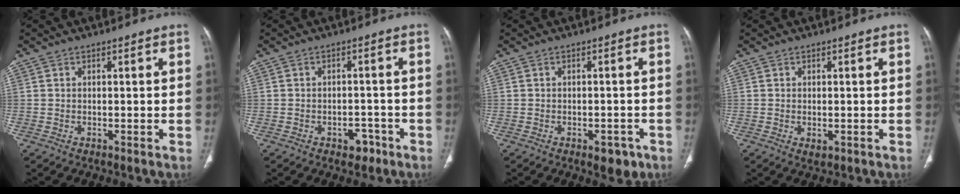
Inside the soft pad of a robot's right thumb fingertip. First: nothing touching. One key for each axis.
{"total": 3.5, "fx": -2.2, "fy": 2.3, "fz": 1.6, "tx": -0.002, "ty": 0.017, "tz": -0.025}
{"total": 3.8, "fx": -2.1, "fy": 2.1, "fz": 2.5, "tx": -0.012, "ty": 0.009, "tz": -0.022}
{"total": 1.5, "fx": -0.4, "fy": 0.8, "fz": 1.2, "tx": -0.018, "ty": -0.005, "tz": -0.003}